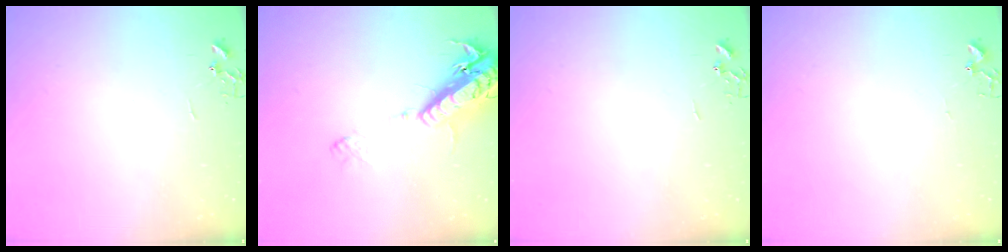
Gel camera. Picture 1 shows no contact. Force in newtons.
{"total": 16.4, "press": 15.9, "slide": 3.8}
{"total": 0.0}
{"total": 1.8, "press": 1.8, "slide": 0.2}